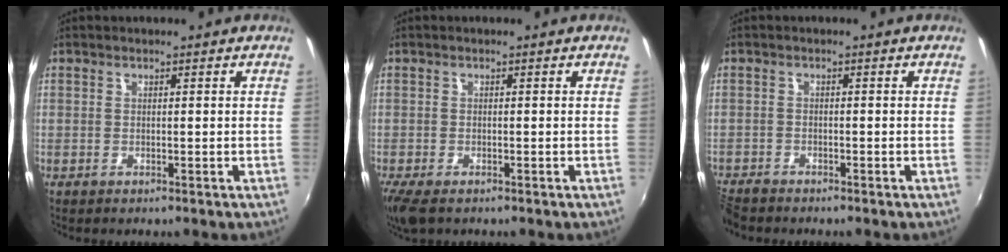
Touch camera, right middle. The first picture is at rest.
{"total": 5.1, "force": [-3.5, 1.8, 3.3], "torque": [-0.074, -0.024, -0.062]}
{"total": 4.4, "force": [-4.1, 1.0, 1.0], "torque": [-0.038, -0.020, -0.082]}